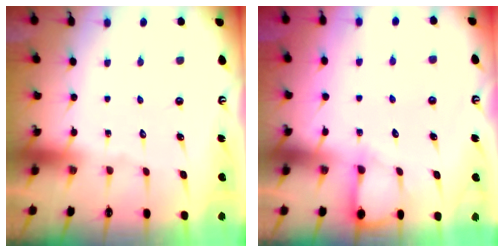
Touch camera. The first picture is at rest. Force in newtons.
{"total": 5.3, "press": 5.2, "slide": 0.6}